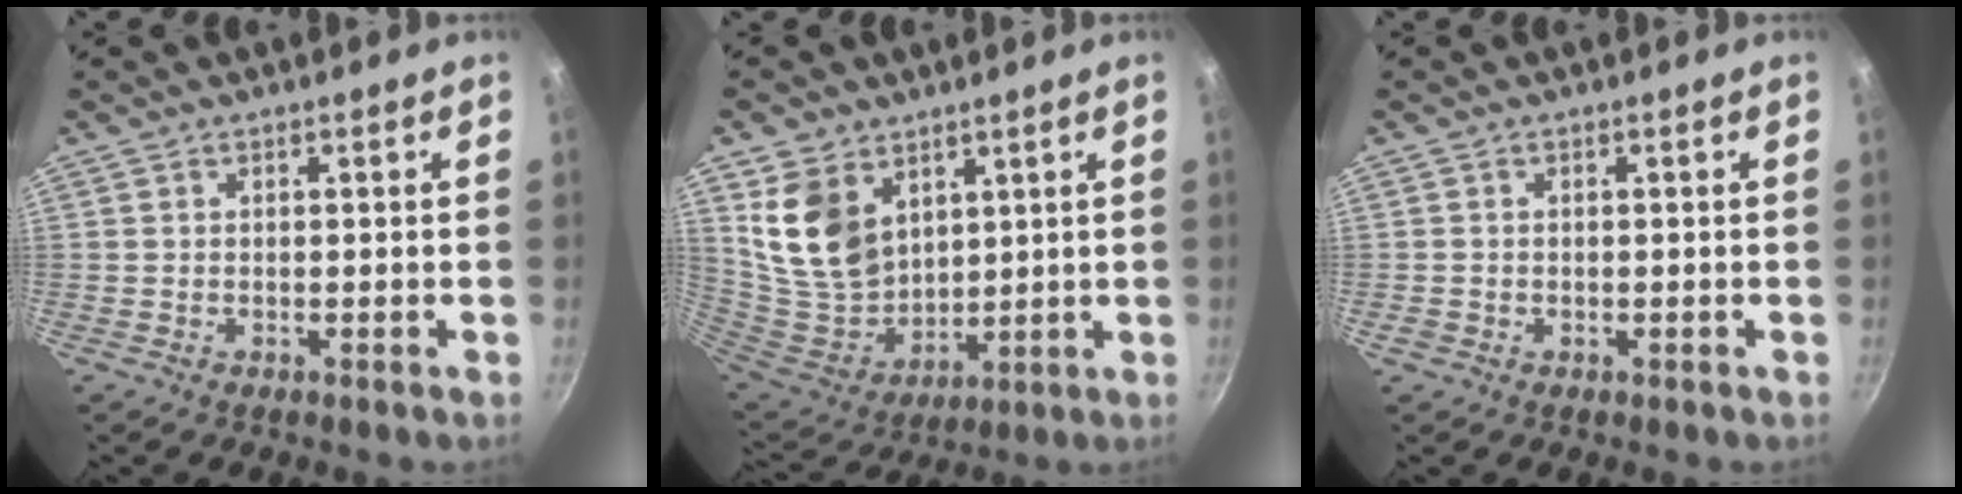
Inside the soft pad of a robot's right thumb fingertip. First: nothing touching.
{"total": 13.9, "force": [6.3, 9.8, 7.6], "torque": [-0.120, -0.043, 0.140]}
{"total": 0.9, "force": [-0.3, 0.7, 0.4], "torque": [-0.007, 0.001, -0.006]}